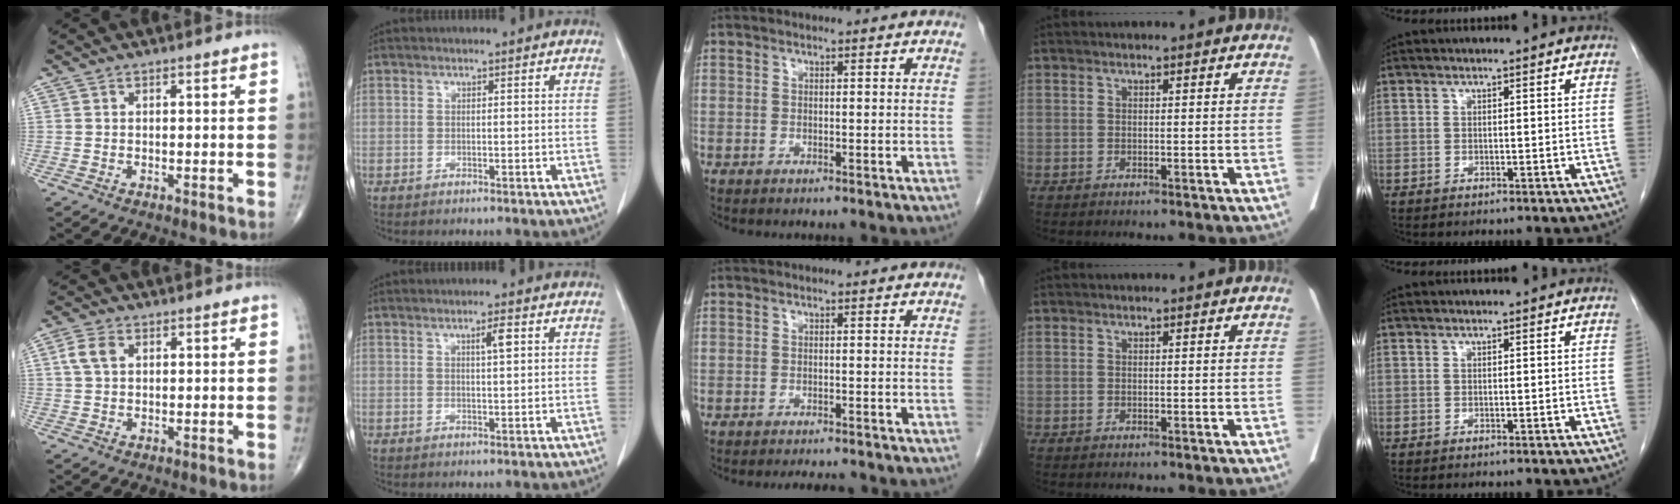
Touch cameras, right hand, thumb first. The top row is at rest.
{"thumb": {"total": 3.8, "force": [1.1, 2.5, 2.7], "torque": [-0.060, 0.007, 0.021]}, "index": {"total": 2.2, "force": [0.9, 0.2, 2.0], "torque": [-0.036, -0.001, 0.015]}, "middle": {"total": 3.3, "force": [-3.1, 0.4, 1.0], "torque": [-0.013, -0.007, -0.042]}}